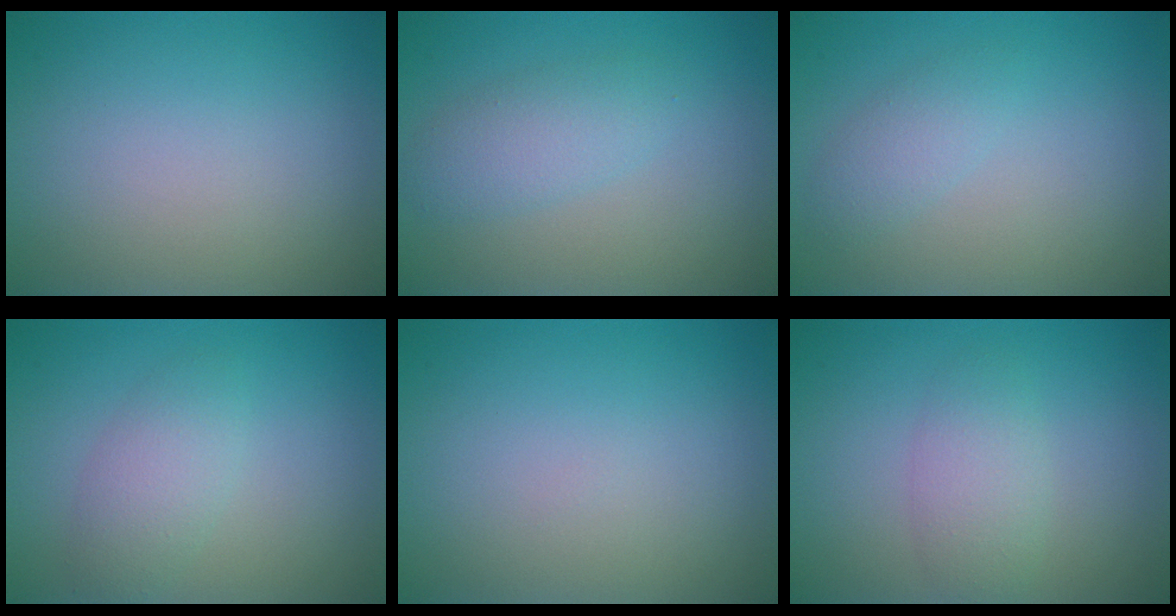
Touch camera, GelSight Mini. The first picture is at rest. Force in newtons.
{"total": 2.7, "press": 2.7, "slide": 0.1}
{"total": 1.6, "press": 1.6, "slide": 0.0}
{"total": 2.6, "press": 2.6, "slide": 0.1}
{"total": 0.0}
{"total": 2.5, "press": 2.5, "slide": 0.2}